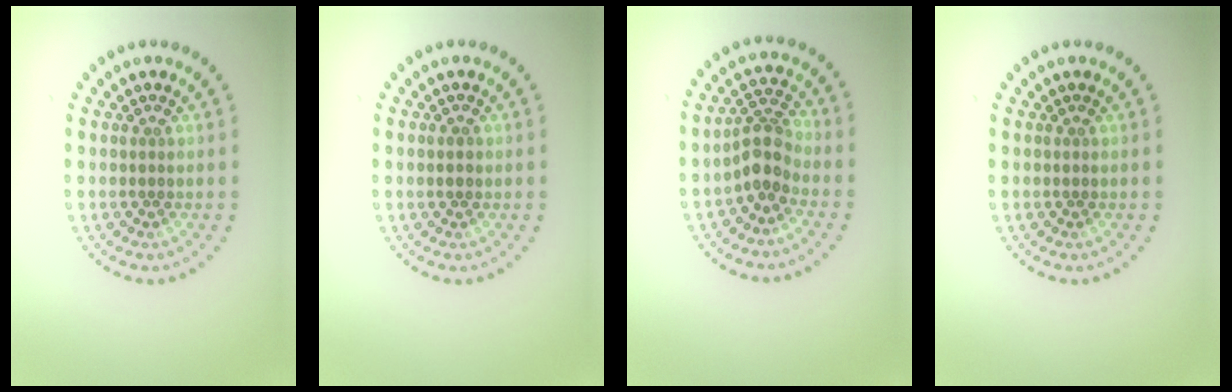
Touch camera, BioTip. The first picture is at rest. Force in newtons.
{"total": 1.0, "press": 1.0, "slide": 0.1}
{"total": 2.9, "press": 2.2, "slide": 1.9}
{"total": 0.0}